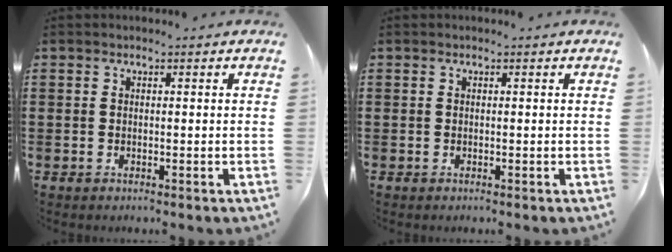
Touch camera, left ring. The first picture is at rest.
{"total": 0.0}